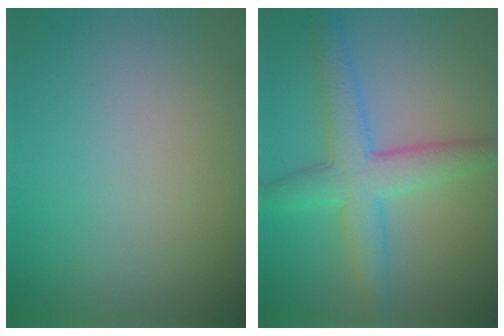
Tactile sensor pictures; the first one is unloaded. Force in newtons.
{"total": 5.5, "press": 5.5, "slide": 0.0}